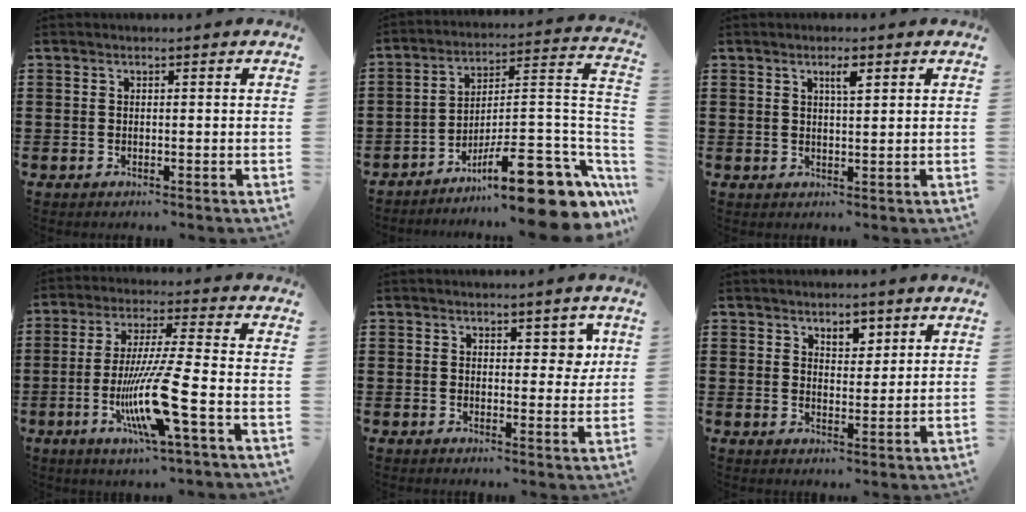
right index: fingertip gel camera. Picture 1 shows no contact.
{"total": 13.9, "force": [-9.5, 3.0, 9.7], "torque": [-0.120, 0.026, -0.162]}
{"total": 2.4, "force": [1.3, 0.5, 2.0], "torque": [-0.035, 0.001, 0.018]}
{"total": 11.9, "force": [-4.1, 0.4, 11.1], "torque": [-0.225, -0.018, -0.082]}
{"total": 3.3, "force": [1.8, 2.2, 1.8], "torque": [-0.019, 0.002, 0.026]}
{"total": 3.5, "force": [2.5, 2.0, 1.4], "torque": [-0.018, 0.004, 0.042]}